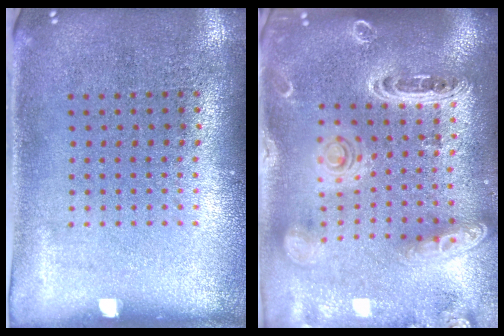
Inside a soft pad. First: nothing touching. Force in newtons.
{"total": 2.3, "press": 2.1, "slide": 0.9}